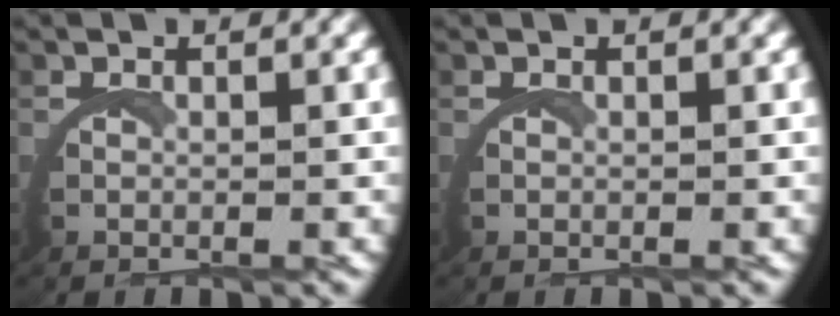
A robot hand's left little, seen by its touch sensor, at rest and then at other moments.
{"total": 0.0}